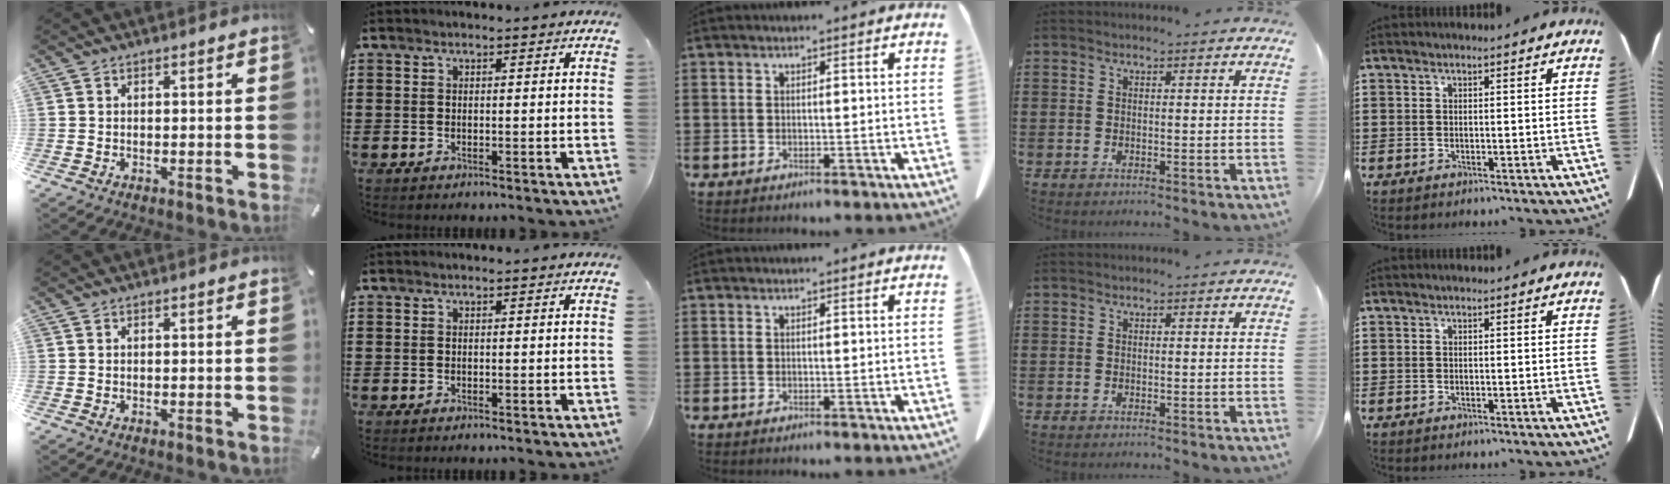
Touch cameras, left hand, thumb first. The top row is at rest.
{}